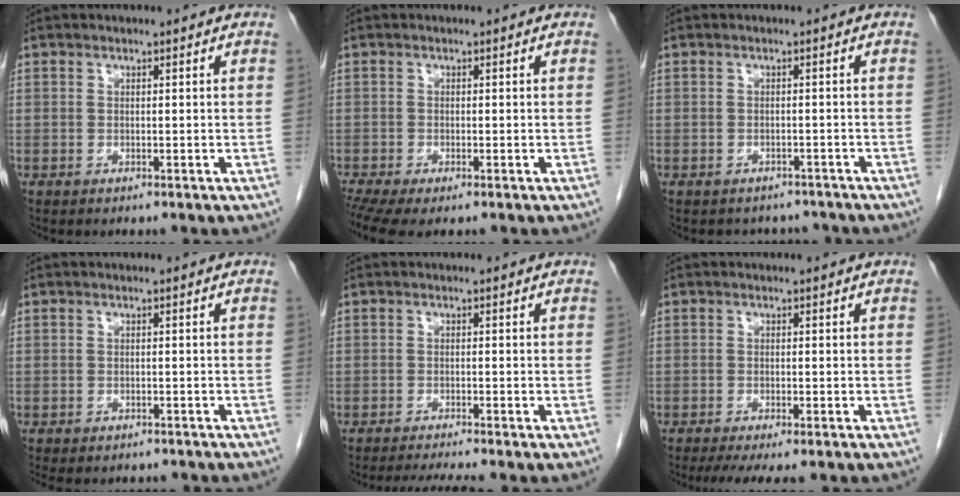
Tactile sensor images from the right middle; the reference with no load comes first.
{"total": 3.8, "force": [-2.7, 0.8, 2.5], "torque": [-0.047, -0.011, -0.048]}
{"total": 4.5, "force": [-4.0, 2.0, 0.0], "torque": [0.001, 0.006, -0.046]}
{"total": 7.3, "force": [-6.5, 2.5, 2.2], "torque": [-0.026, -0.002, -0.077]}
{"total": 3.9, "force": [-3.5, -1.1, 1.5], "torque": [-0.029, -0.016, -0.057]}
{"total": 6.1, "force": [-4.9, 0.8, 3.7], "torque": [-0.051, -0.015, -0.073]}